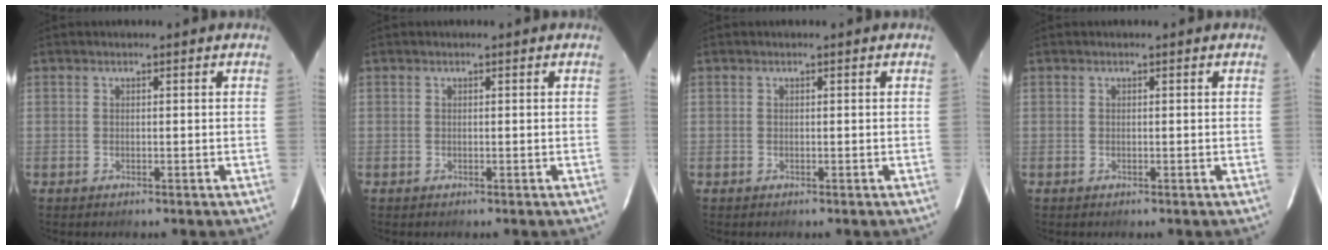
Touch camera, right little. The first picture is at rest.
{"total": 0.0}
{"total": 0.0}
{"total": 0.0}